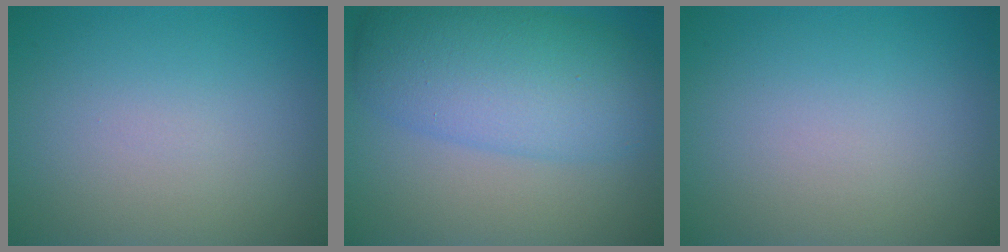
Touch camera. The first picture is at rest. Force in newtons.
{"total": 8.2, "press": 8.2, "slide": 0.2}
{"total": 0.0}